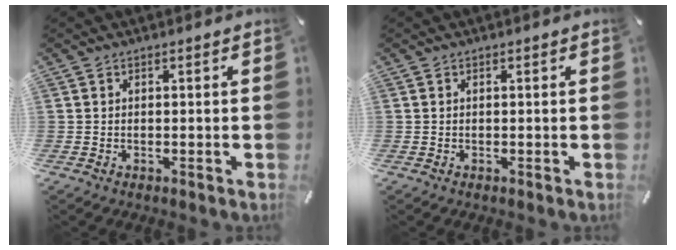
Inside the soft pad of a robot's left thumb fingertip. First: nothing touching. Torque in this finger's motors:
{"motor_torque": [-0.14, 0.03, -0.09, -0.03, 0.00]}